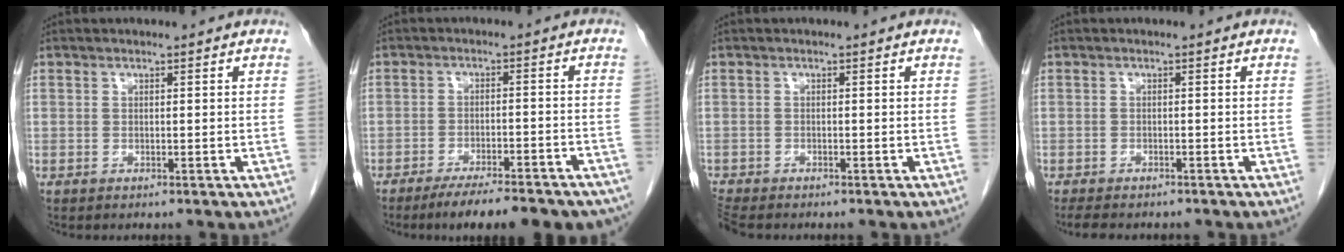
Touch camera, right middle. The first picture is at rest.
{"total": 15.4, "force": [-13.0, 2.8, 7.8], "torque": [-0.071, -0.001, -0.171]}
{"total": 2.2, "force": [-2.1, 0.2, 0.5], "torque": [-0.017, -0.011, -0.041]}
{"total": 5.5, "force": [-4.7, 1.5, 2.4], "torque": [-0.043, -0.012, -0.063]}